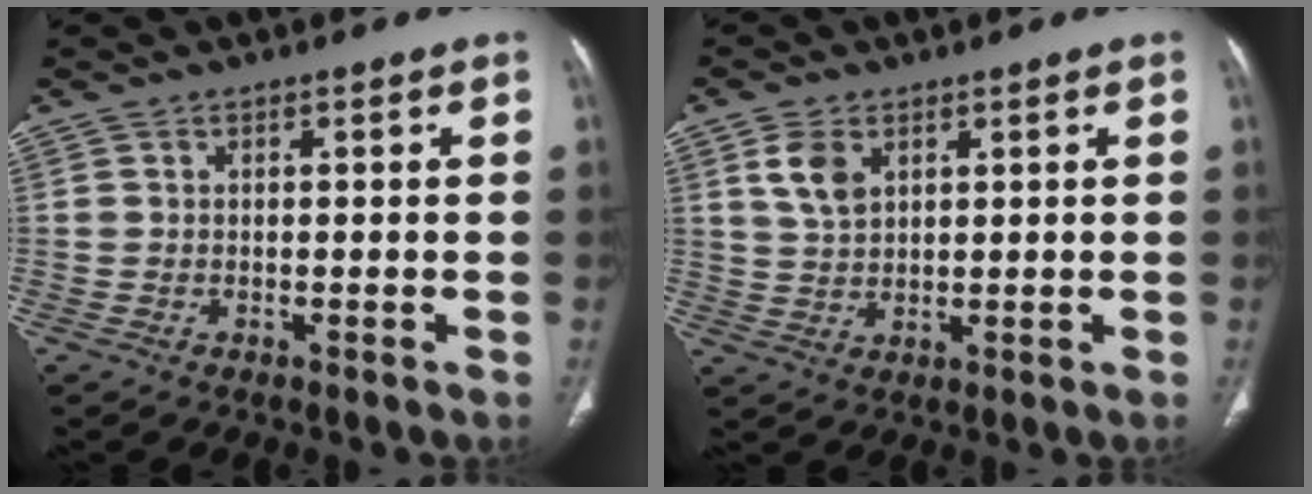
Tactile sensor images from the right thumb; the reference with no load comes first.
{"total": 5.1, "force": [2.4, 3.2, 3.2], "torque": [-0.053, -0.007, 0.052]}